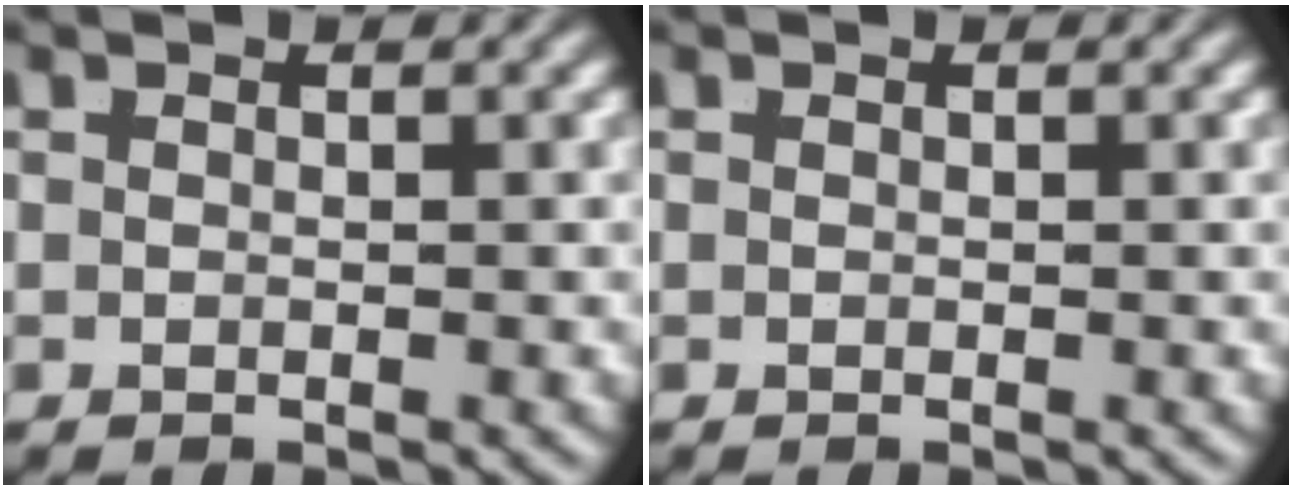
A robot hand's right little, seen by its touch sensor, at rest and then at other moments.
{"total": 0.0}